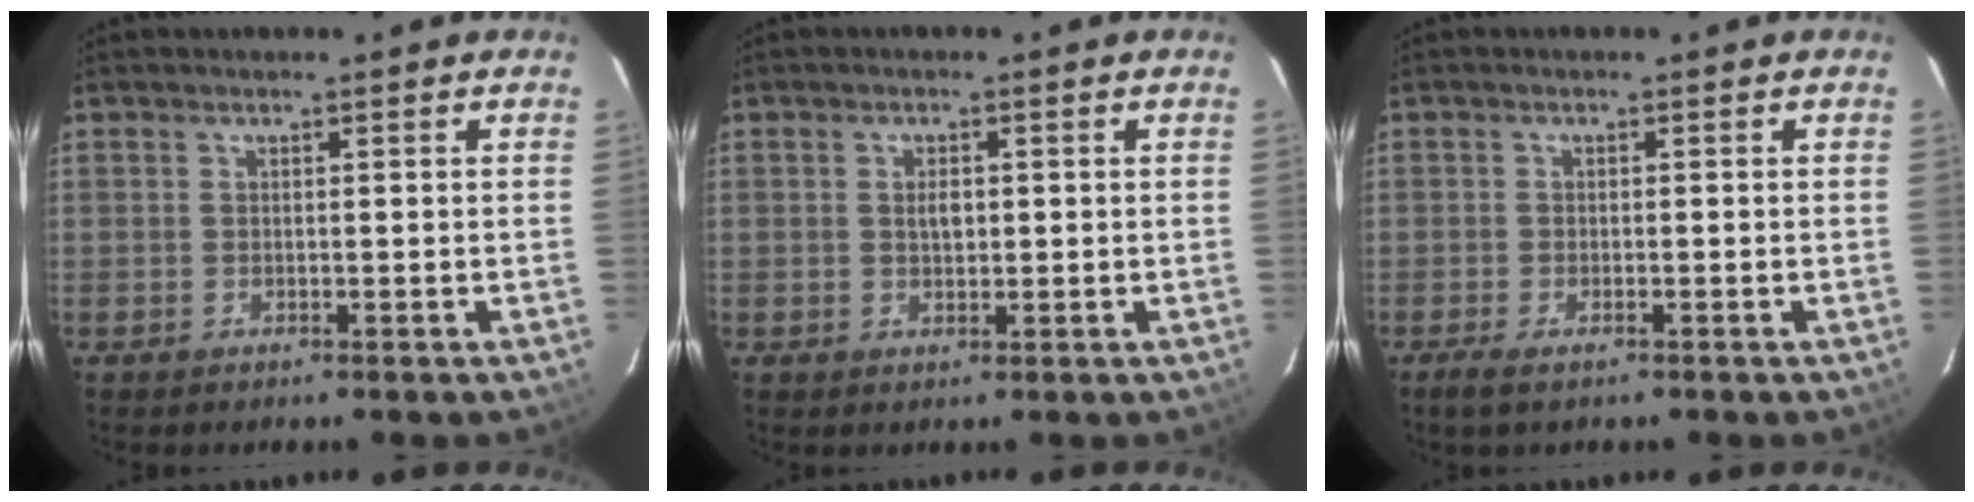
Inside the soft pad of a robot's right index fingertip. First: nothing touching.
{"total": 2.3, "force": [0.3, 1.4, 1.8], "torque": [-0.031, 0.003, 0.005]}
{"total": 2.9, "force": [-2.0, 0.8, 1.9], "torque": [-0.045, -0.007, -0.037]}